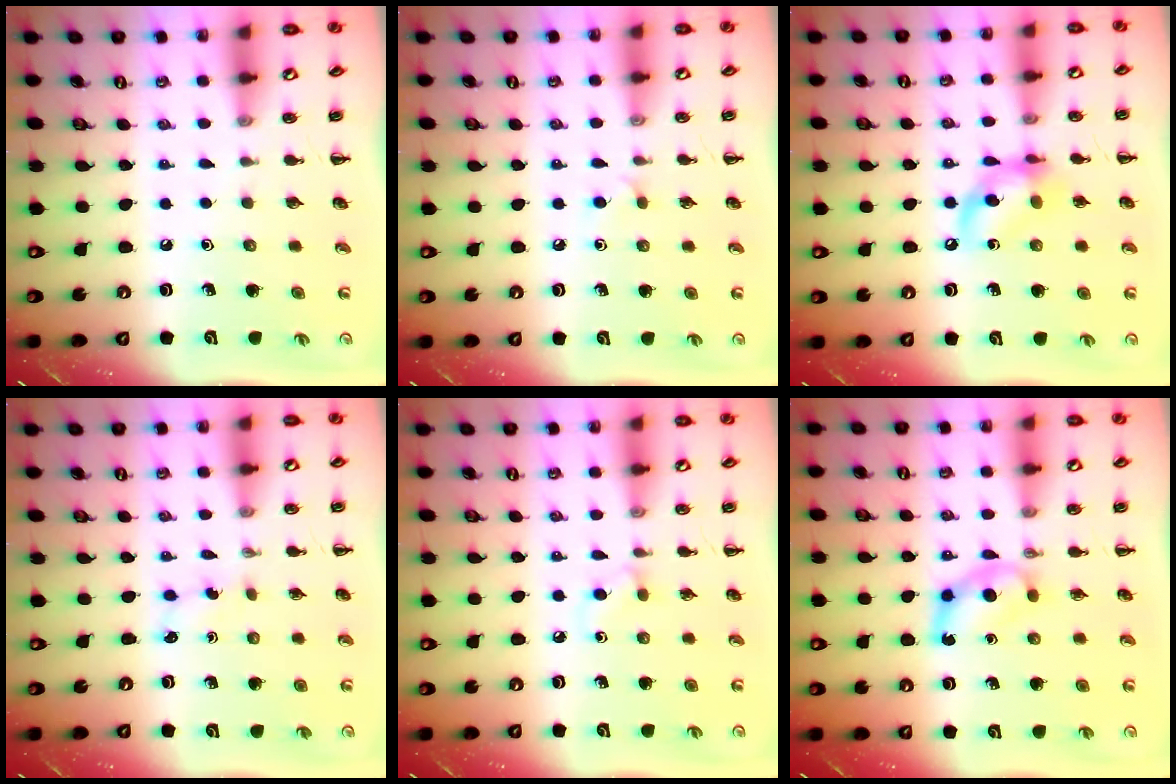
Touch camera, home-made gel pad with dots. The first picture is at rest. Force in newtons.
{"total": 3.9, "press": 3.7, "slide": 1.3}
{"total": 11.8, "press": 11.6, "slide": 2.4}
{"total": 2.7, "press": 2.5, "slide": 0.9}
{"total": 4.2, "press": 4.1, "slide": 1.1}
{"total": 5.6, "press": 5.4, "slide": 1.5}